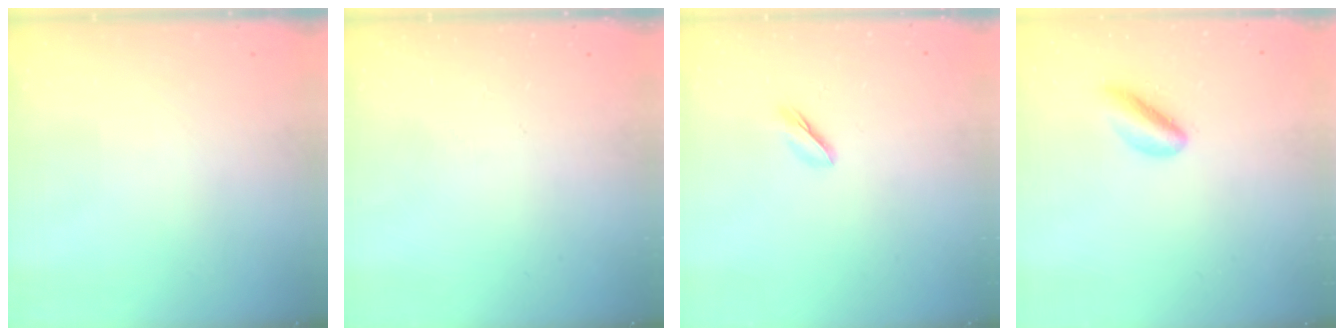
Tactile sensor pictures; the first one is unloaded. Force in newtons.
{"total": 0.0}
{"total": 2.3, "press": 2.2, "slide": 0.8}
{"total": 4.7, "press": 4.7, "slide": 0.9}